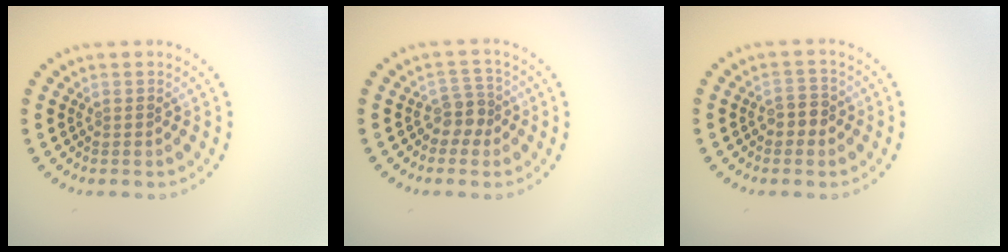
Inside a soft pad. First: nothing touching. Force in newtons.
{"total": 2.1, "press": 1.7, "slide": 1.3}
{"total": 1.9, "press": 1.8, "slide": 0.6}